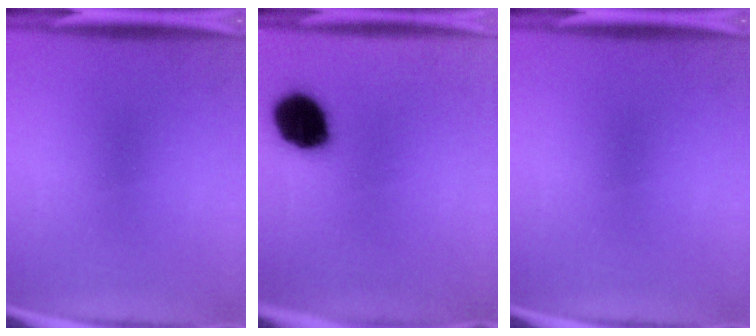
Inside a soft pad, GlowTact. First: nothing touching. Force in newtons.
{"total": 11.9}
{"total": 0.0}